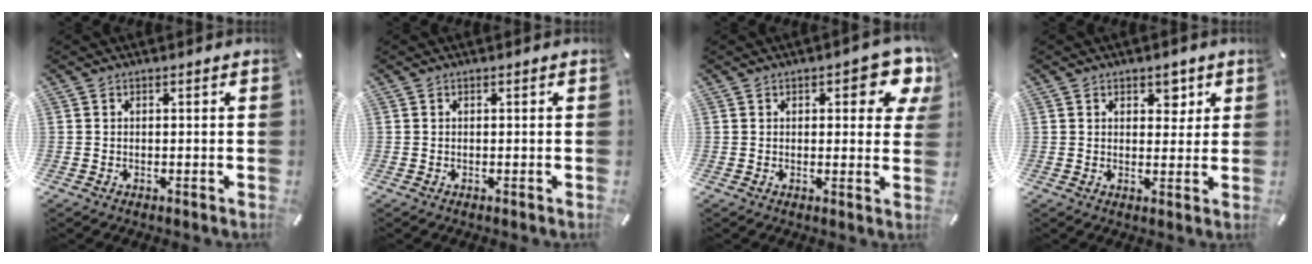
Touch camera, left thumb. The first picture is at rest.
{"total": 0.0}
{"total": 7.6, "force": [3.6, 3.6, 5.7], "torque": [-0.059, -0.020, 0.054]}
{"total": 4.0, "force": [2.1, 2.7, 1.9], "torque": [-0.005, -0.010, 0.028]}